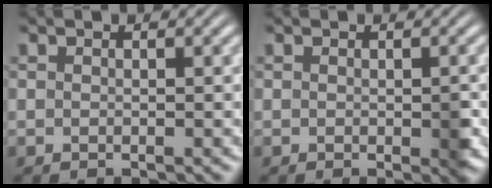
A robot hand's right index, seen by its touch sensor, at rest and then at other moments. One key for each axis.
{"total": 1.1, "fx": -0.2, "fy": 0.5, "fz": 1.0, "tx": -0.010, "ty": -0.004, "tz": -0.003}